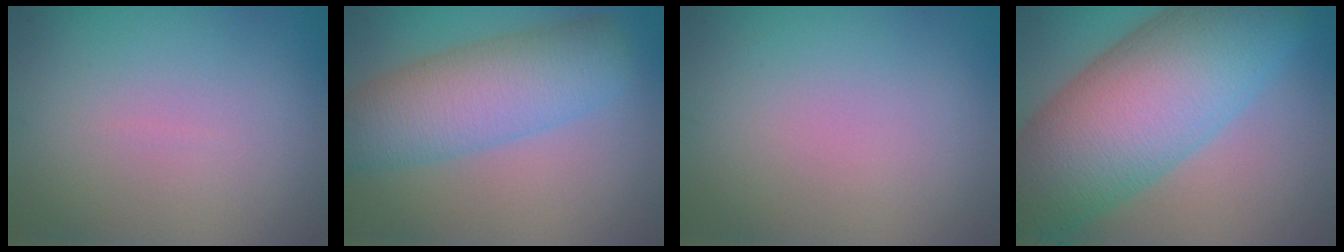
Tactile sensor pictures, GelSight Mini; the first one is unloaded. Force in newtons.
{"total": 7.5, "press": 7.5, "slide": 0.2}
{"total": 0.0}
{"total": 16.0, "press": 16.0, "slide": 0.6}